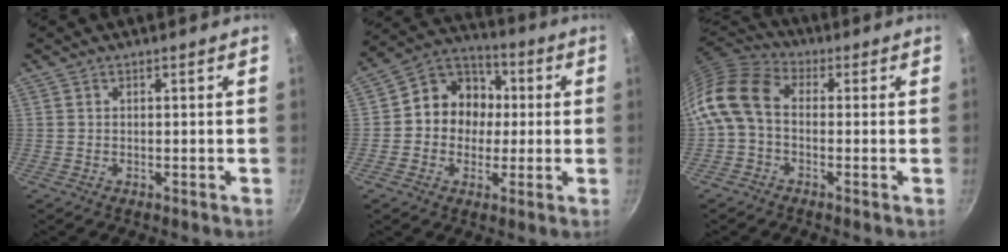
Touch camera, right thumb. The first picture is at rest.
{"total": 11.9, "force": [0.3, 10.5, 5.6], "torque": [-0.040, 0.028, -0.017]}
{"total": 11.6, "force": [-0.9, 8.1, 8.3], "torque": [-0.167, 0.033, -0.038]}